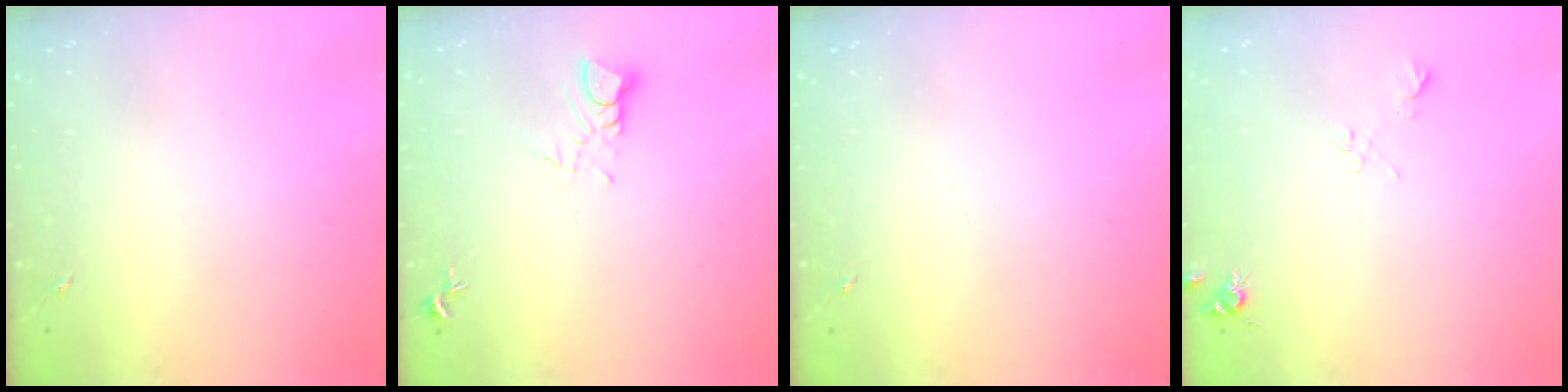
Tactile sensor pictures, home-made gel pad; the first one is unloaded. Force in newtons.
{"total": 3.5, "press": 3.5, "slide": 0.2}
{"total": 0.0}
{"total": 8.2, "press": 8.2, "slide": 0.8}